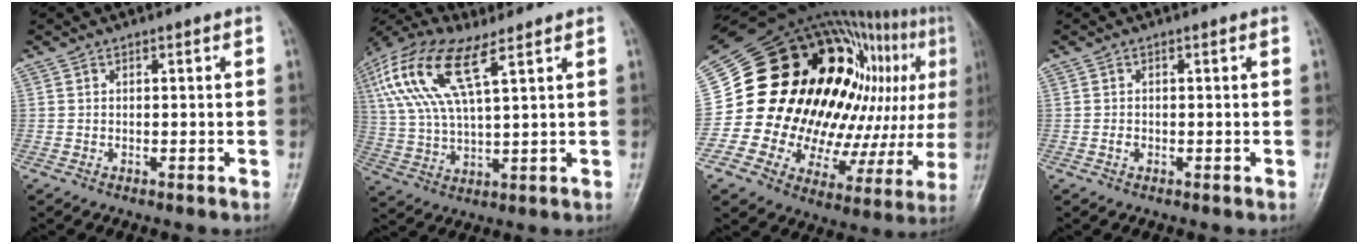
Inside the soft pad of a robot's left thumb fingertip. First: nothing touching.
{"total": 17.3, "force": [7.7, 6.4, 14.1], "torque": [-0.318, 0.009, 0.147]}
{"total": 38.1, "force": [7.2, 20.7, 31.2], "torque": [-0.437, 0.049, 0.130]}
{"total": 1.3, "force": [-0.5, 1.0, 0.6], "torque": [-0.009, 0.005, -0.010]}